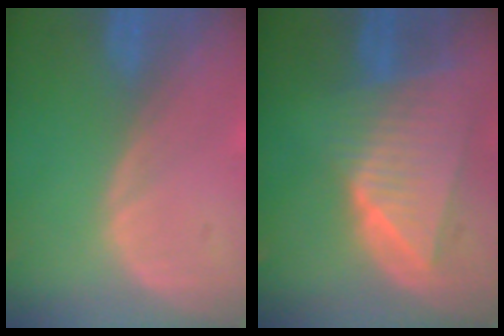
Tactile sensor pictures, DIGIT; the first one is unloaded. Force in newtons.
{"total": 9.2, "press": 8.2, "slide": 4.2}